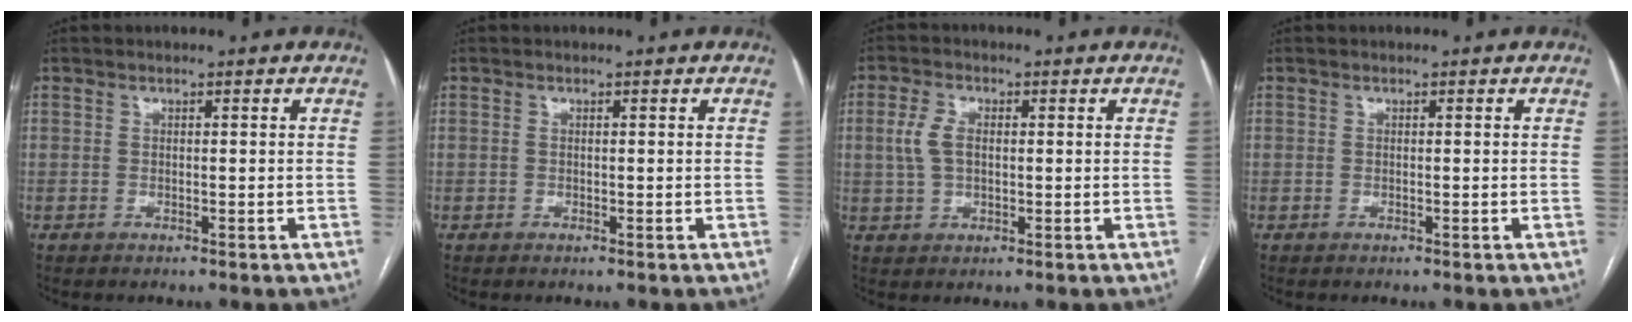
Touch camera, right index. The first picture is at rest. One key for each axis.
{"total": 0.0}
{"total": 4.3, "fx": 0.5, "fy": 2.6, "fz": 3.4, "tx": -0.090, "ty": 0.012, "tz": 0.012}
{"total": 0.0}